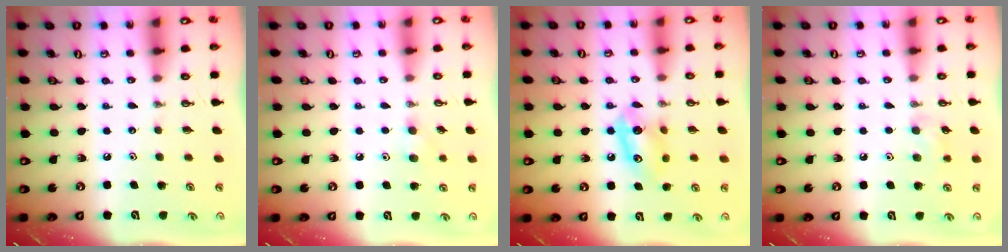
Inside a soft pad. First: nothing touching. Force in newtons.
{"total": 4.9, "press": 4.8, "slide": 1.2}
{"total": 7.7, "press": 7.5, "slide": 1.3}
{"total": 7.6, "press": 7.3, "slide": 2.3}